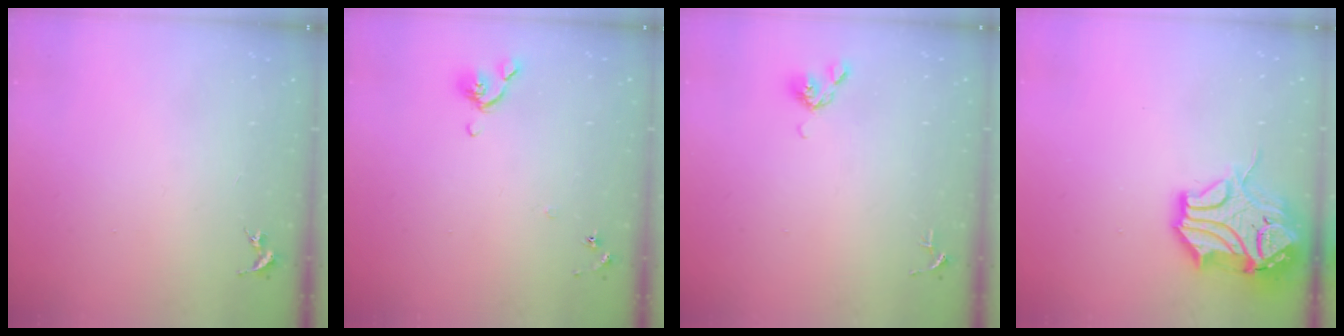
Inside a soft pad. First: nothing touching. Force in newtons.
{"total": 5.4, "press": 5.3, "slide": 1.1}
{"total": 4.4, "press": 4.3, "slide": 0.9}
{"total": 17.2, "press": 17.1, "slide": 2.0}